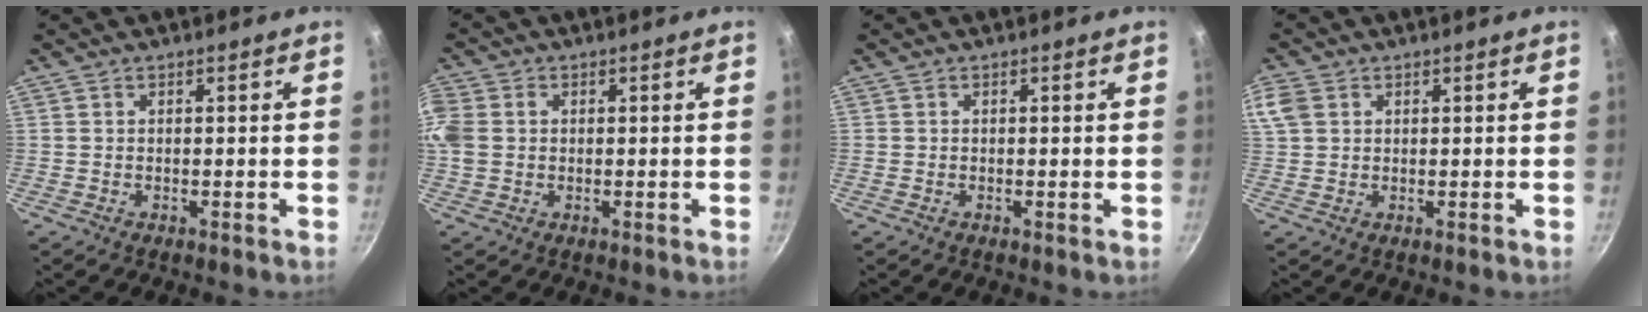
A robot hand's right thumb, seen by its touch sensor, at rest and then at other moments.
{"total": 5.8, "force": [0.4, 4.8, 3.3], "torque": [-0.070, 0.007, 0.001]}
{"total": 0.0}
{"total": 5.6, "force": [2.0, 4.3, 3.1], "torque": [-0.063, 0.008, 0.036]}